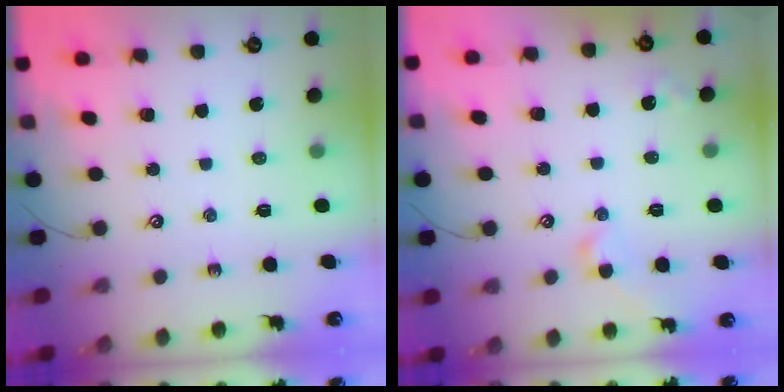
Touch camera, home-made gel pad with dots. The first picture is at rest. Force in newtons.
{"total": 3.9, "press": 3.8, "slide": 0.7}